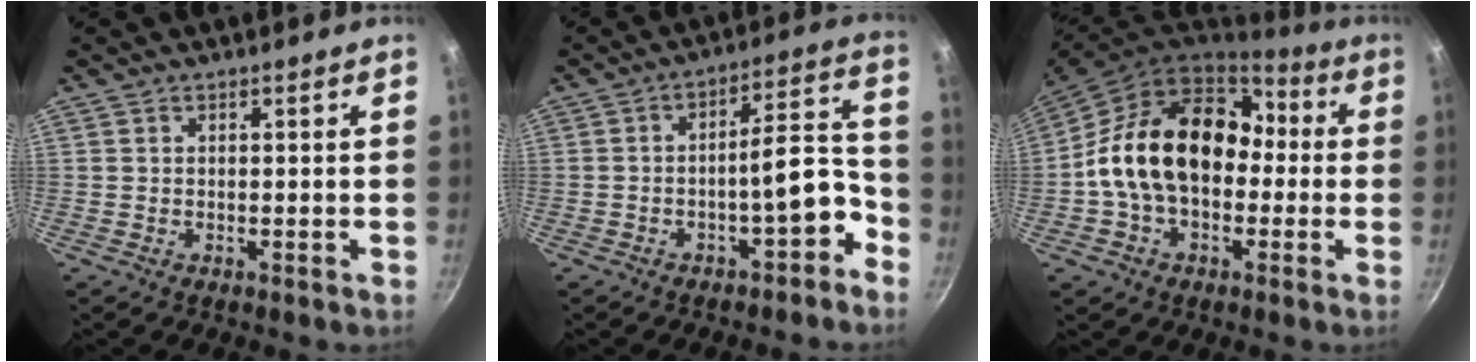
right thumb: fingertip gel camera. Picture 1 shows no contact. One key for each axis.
{"total": 9.7, "fx": -4.8, "fy": 3.5, "fz": 7.7, "tx": -0.081, "ty": 0.073, "tz": -0.062}
{"total": 19.6, "fx": -0.2, "fy": 14.0, "fz": 13.7, "tx": -0.201, "ty": 0.052, "tz": -0.012}